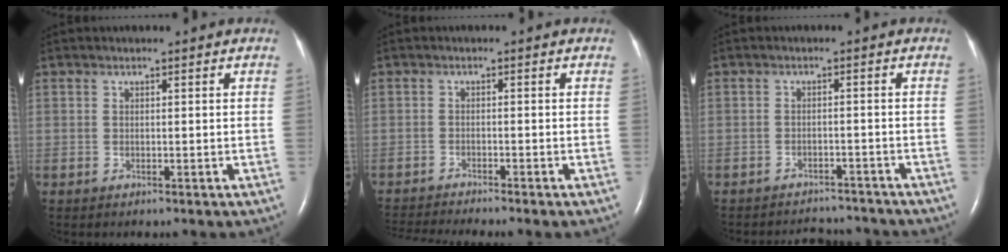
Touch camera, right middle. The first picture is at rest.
{"total": 6.5, "force": [-6.0, -1.5, 2.1], "torque": [-0.024, -0.017, -0.098]}
{"total": 8.3, "force": [-8.0, 2.0, 0.9], "torque": [-0.016, 0.007, -0.098]}